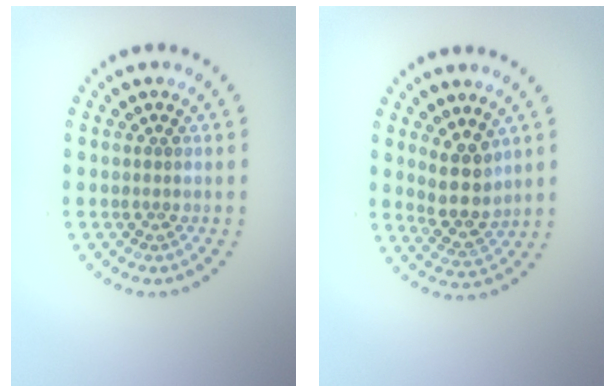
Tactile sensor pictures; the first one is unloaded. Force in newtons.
{"total": 3.5, "press": 2.9, "slide": 1.9}